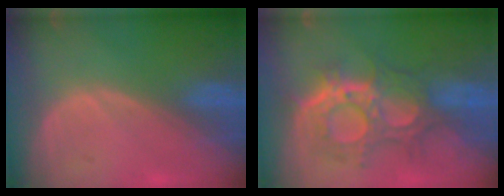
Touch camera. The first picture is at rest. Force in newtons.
{"total": 9.5, "press": 9.3, "slide": 2.0}